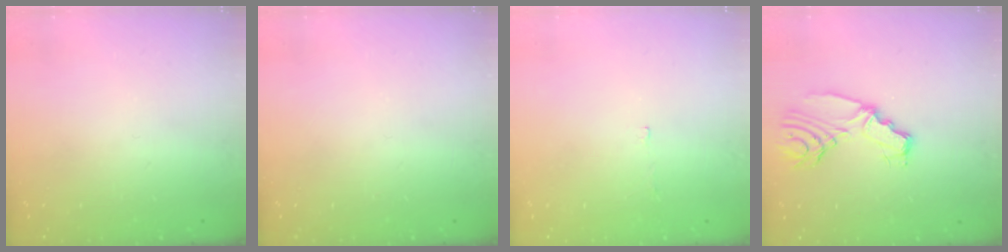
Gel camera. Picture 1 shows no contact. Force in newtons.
{"total": 0.0}
{"total": 1.6, "press": 1.5, "slide": 0.3}
{"total": 8.7, "press": 8.7, "slide": 0.3}